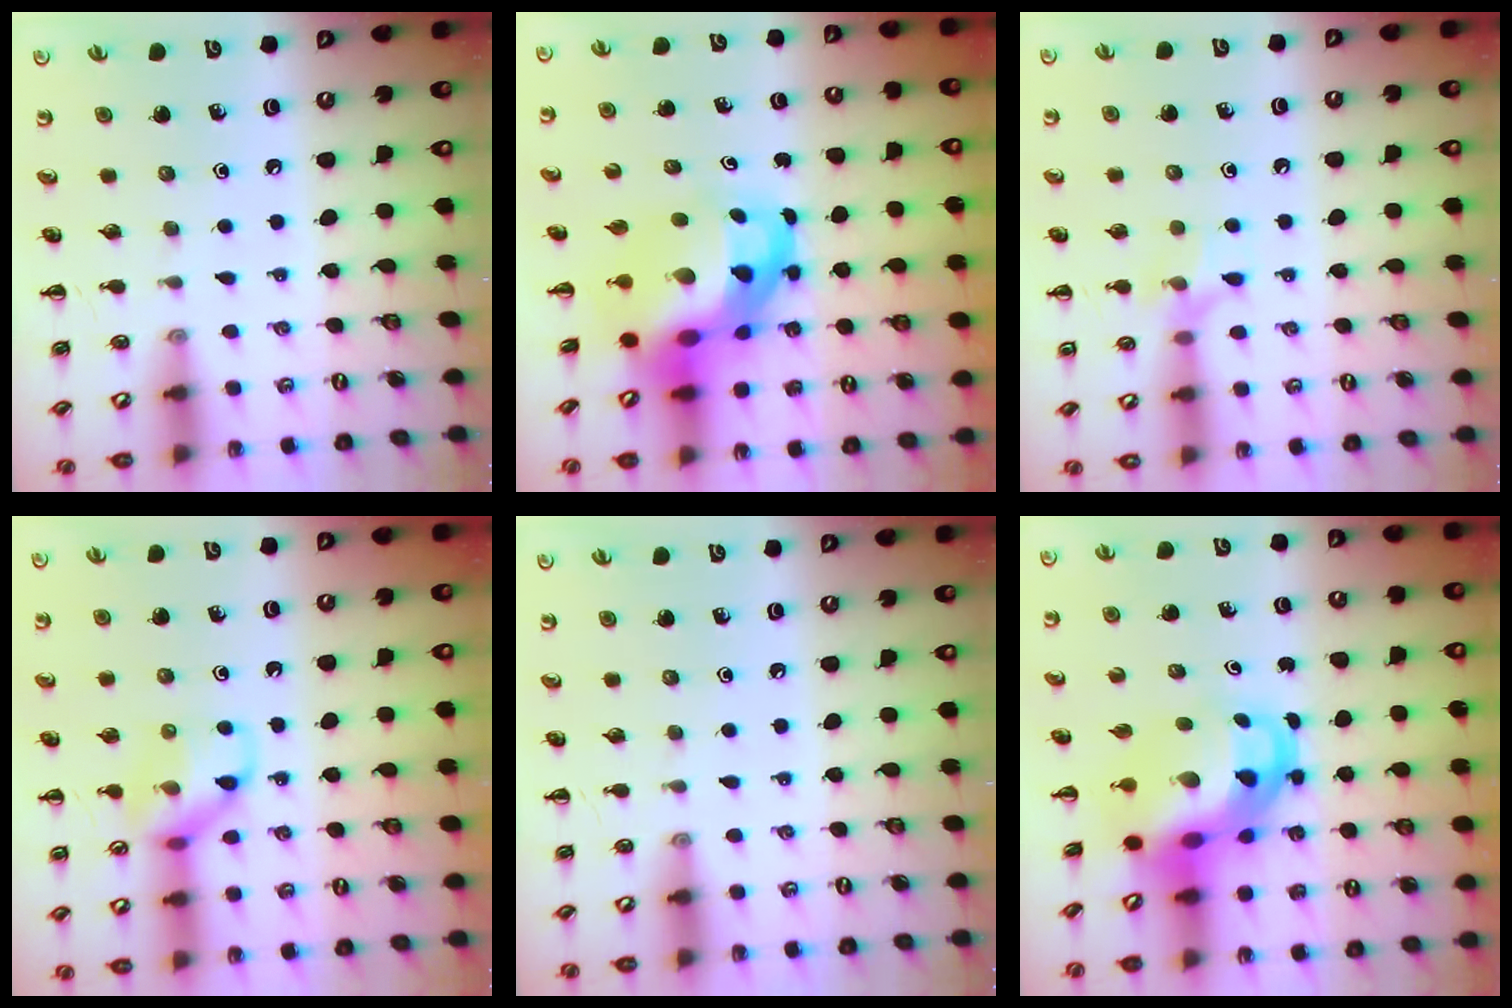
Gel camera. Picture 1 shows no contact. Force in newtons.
{"total": 11.8, "press": 11.3, "slide": 3.2}
{"total": 7.4, "press": 7.2, "slide": 1.3}
{"total": 11.0, "press": 11.0, "slide": 0.3}
{"total": 0.0}
{"total": 8.6, "press": 8.3, "slide": 2.3}